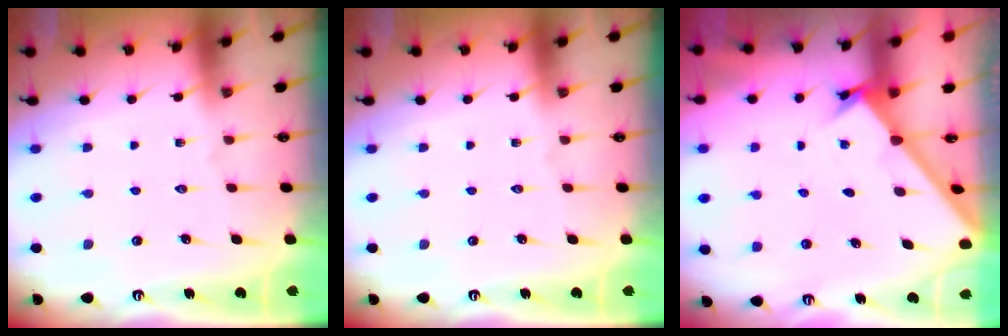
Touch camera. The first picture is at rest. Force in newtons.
{"total": 0.0}
{"total": 1.6, "press": 1.6, "slide": 0.1}